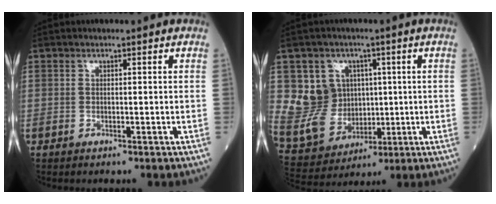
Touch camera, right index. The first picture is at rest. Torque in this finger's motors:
{"motor_torque": [0.21, 0.10, 0.18, 0.04]}